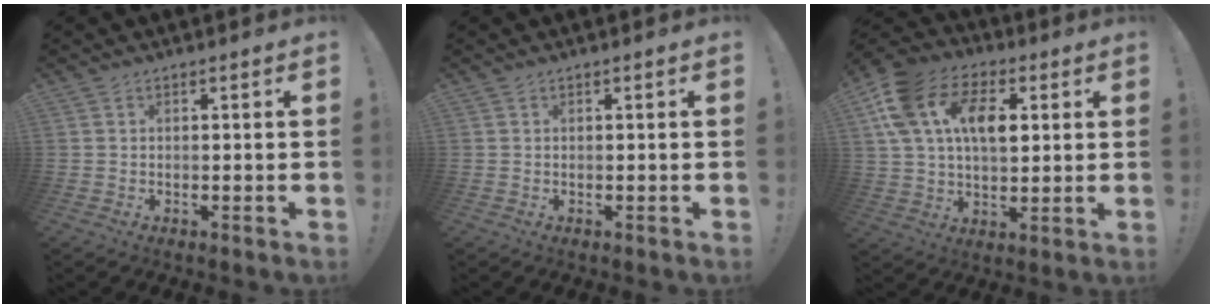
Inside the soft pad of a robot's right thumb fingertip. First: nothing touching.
{"total": 0.0}
{"total": 18.1, "force": [5.3, 12.0, 12.4], "torque": [-0.222, -0.004, 0.096]}